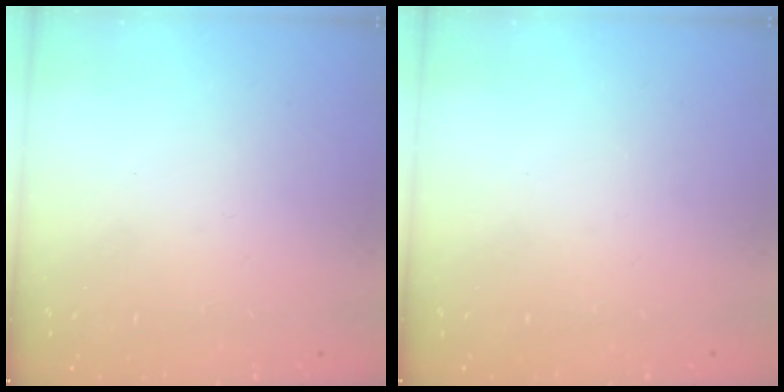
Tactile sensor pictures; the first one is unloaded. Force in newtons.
{"total": 0.0}